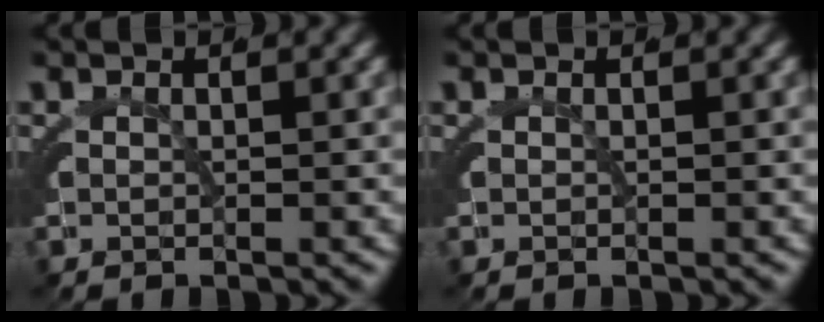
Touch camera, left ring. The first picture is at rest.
{"total": 0.0}